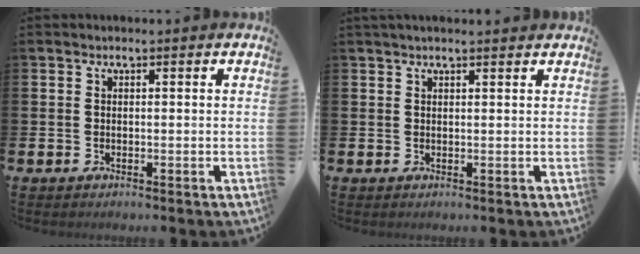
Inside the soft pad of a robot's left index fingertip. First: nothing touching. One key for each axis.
{"total": 1.2, "fx": 1.1, "fy": 0.0, "fz": 0.5, "tx": 0.001, "ty": -0.003, "tz": 0.018}